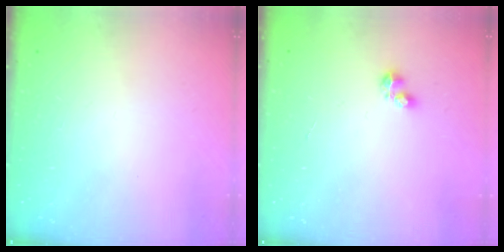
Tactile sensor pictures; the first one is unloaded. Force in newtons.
{"total": 3.0, "press": 3.0, "slide": 0.4}